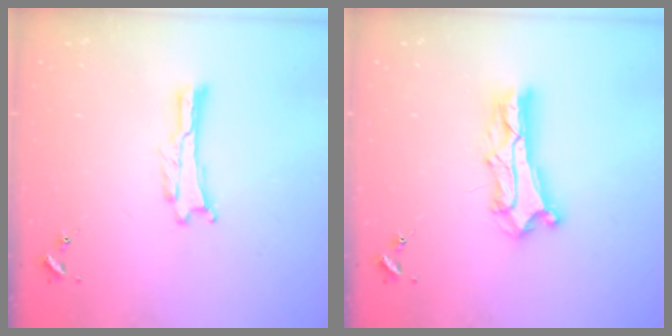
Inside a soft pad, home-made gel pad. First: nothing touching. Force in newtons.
{"total": 8.3, "press": 8.3, "slide": 0.7}